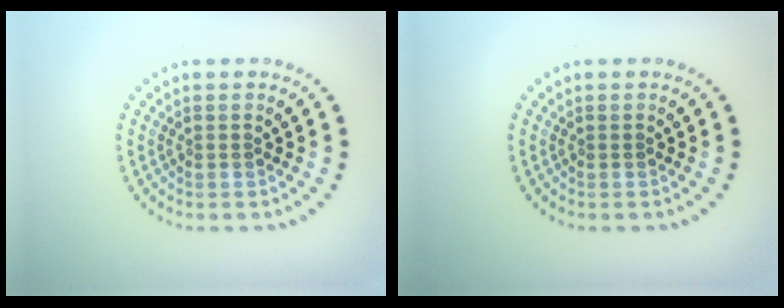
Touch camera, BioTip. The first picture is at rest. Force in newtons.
{"total": 0.0}